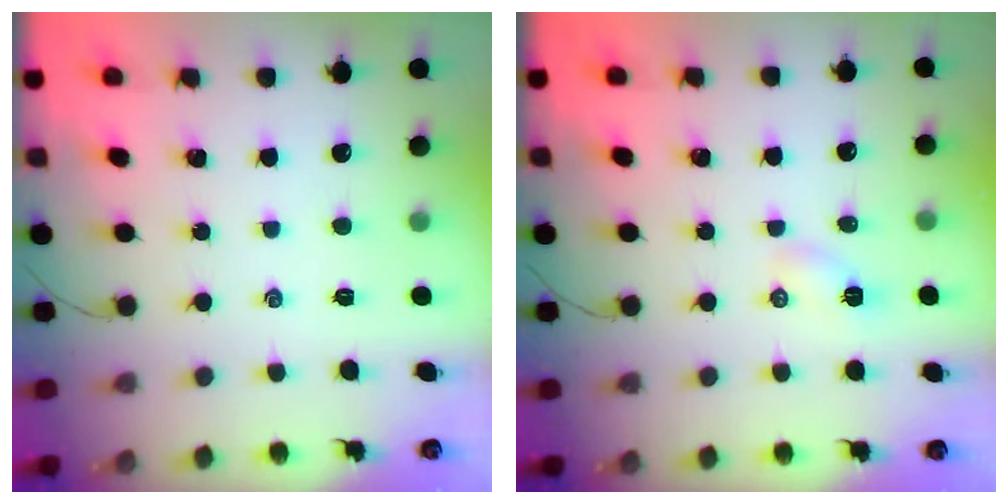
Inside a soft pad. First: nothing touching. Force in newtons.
{"total": 2.9, "press": 2.7, "slide": 1.0}